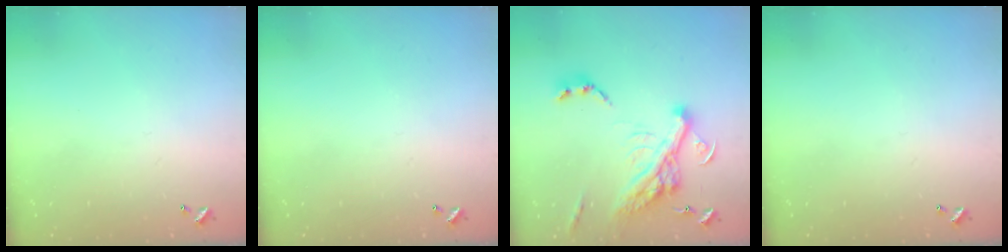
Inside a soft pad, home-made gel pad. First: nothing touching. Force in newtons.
{"total": 0.0}
{"total": 15.5, "press": 15.3, "slide": 2.6}
{"total": 0.0}